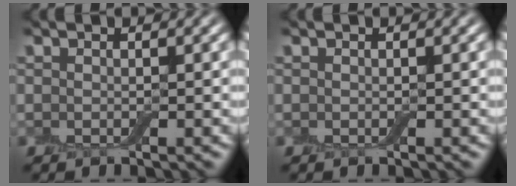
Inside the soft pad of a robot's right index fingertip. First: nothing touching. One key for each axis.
{"total": 0.0}